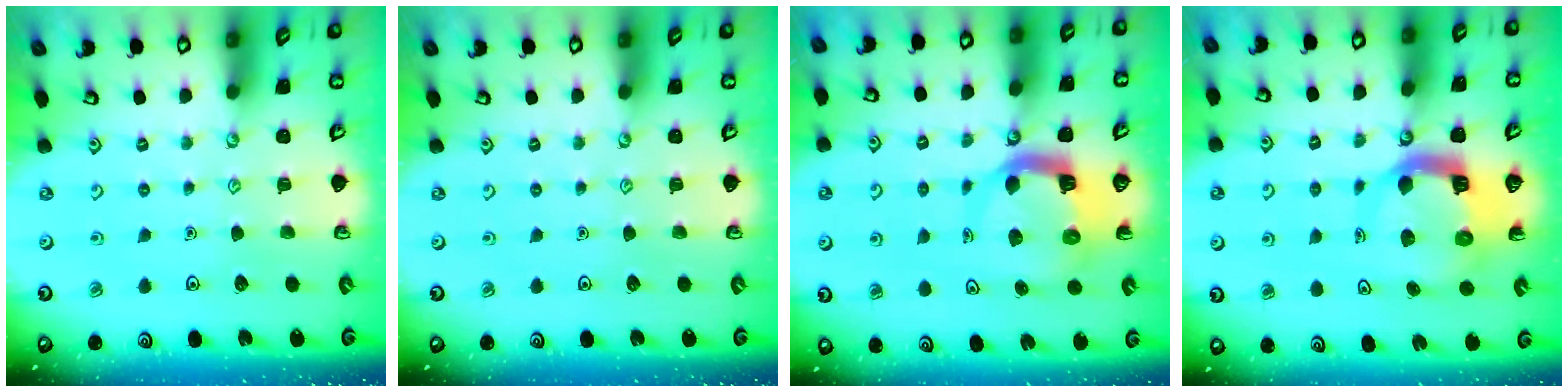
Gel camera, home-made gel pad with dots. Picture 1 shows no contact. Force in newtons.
{"total": 0.0}
{"total": 7.8, "press": 7.7, "slide": 1.1}
{"total": 8.9, "press": 8.8, "slide": 1.3}